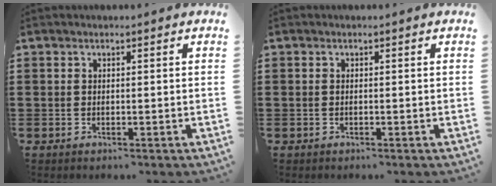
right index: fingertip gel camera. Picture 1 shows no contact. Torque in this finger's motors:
{"motor_torque": [0.17, 0.31, 0.03, 0.02]}